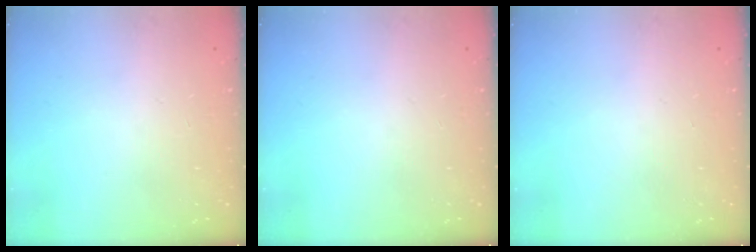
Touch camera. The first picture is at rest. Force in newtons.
{"total": 0.0}
{"total": 0.0}